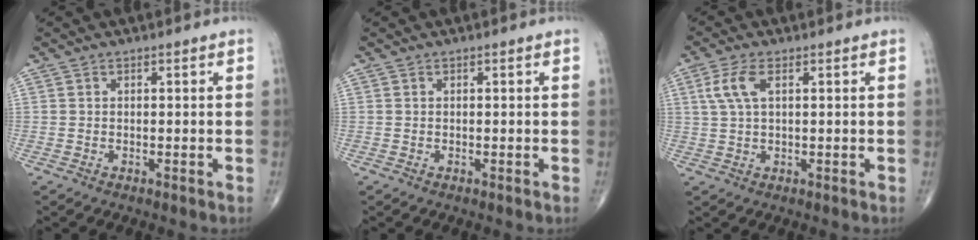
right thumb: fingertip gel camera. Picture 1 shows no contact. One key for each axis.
{"total": 0.0}
{"total": 5.0, "fx": 1.6, "fy": 2.1, "fz": 4.2, "tx": -0.104, "ty": 0.009, "tz": 0.034}